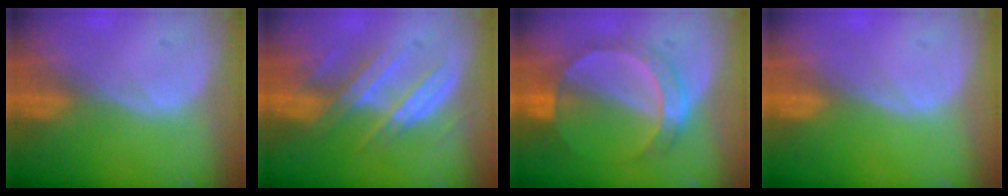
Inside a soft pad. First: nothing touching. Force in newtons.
{"total": 7.5, "press": 7.2, "slide": 1.9}
{"total": 7.3, "press": 6.4, "slide": 3.6}
{"total": 0.0}